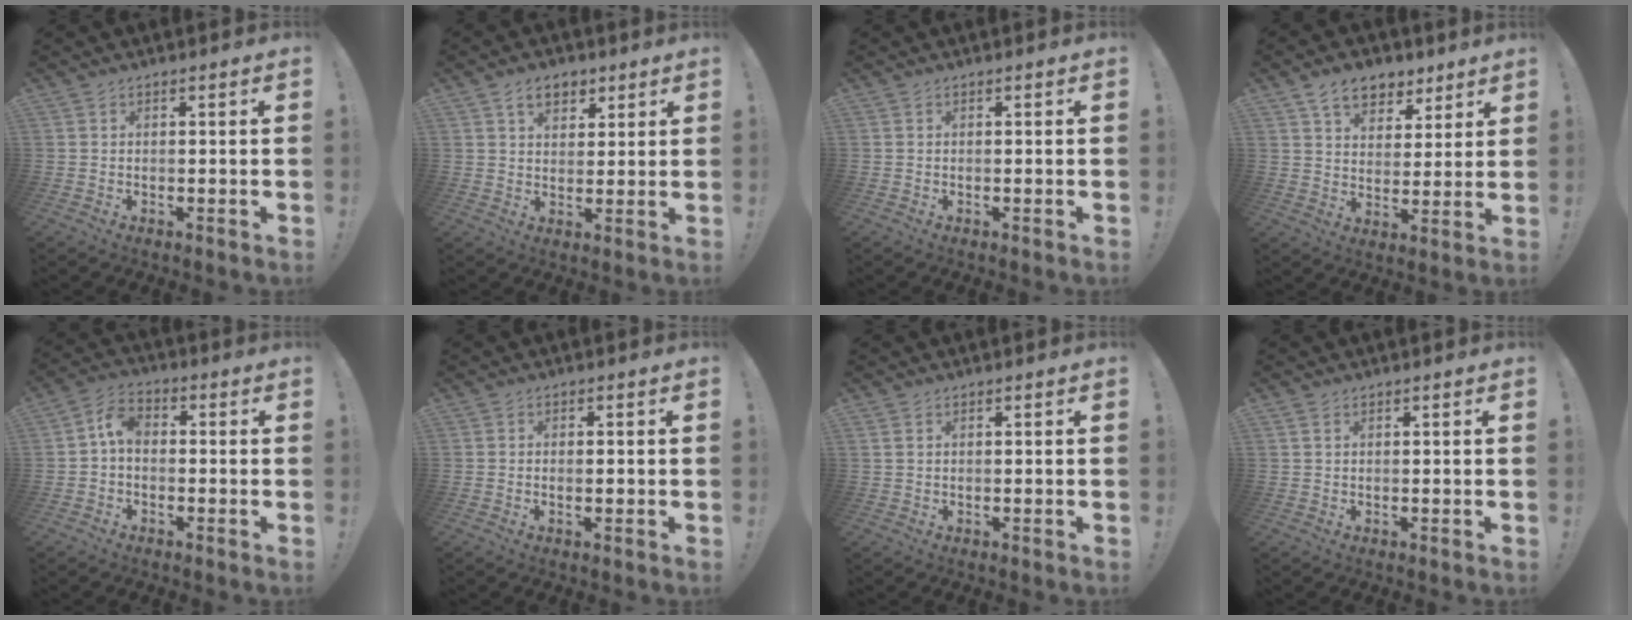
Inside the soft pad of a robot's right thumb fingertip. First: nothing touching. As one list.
[{"total": 6.9, "force": [3.8, 4.7, 3.4], "torque": [-0.042, -0.009, 0.068]}, {"total": 0.0}, {"total": 10.7, "force": [6.9, 6.9, 4.5], "torque": [-0.059, -0.035, 0.130]}, {"total": 5.8, "force": [-0.2, 3.8, 4.4], "torque": [-0.080, 0.013, -0.002]}, {"total": 1.1, "force": [-0.4, 0.2, 1.0], "torque": [-0.005, -0.005, -0.011]}, {"total": 1.0, "force": [0.7, 0.5, 0.5], "torque": [-0.013, 0.001, 0.013]}, {"total": 1.0, "force": [0.6, 0.5, 0.6], "torque": [-0.006, -0.003, 0.010]}]